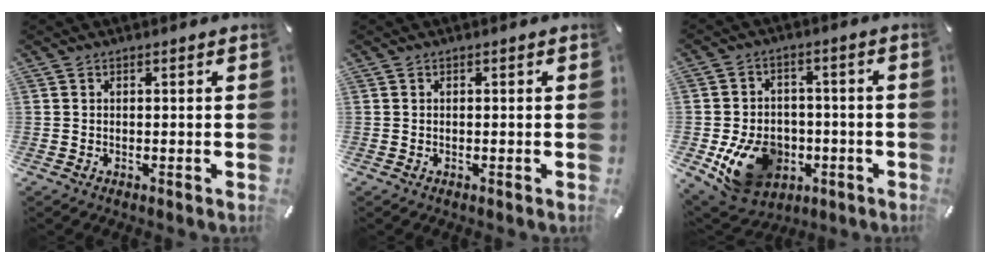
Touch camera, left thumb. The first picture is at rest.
{"total": 0.0}
{"total": 14.6, "force": [-4.9, 11.2, 7.9], "torque": [-0.157, 0.027, -0.075]}